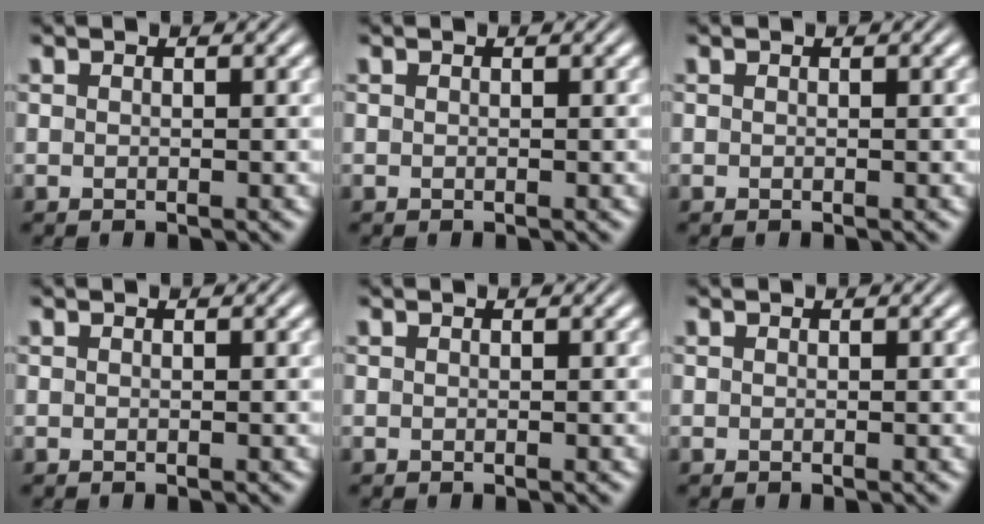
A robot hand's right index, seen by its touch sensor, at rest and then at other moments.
{"total": 0.0}
{"total": 0.0}
{"total": 0.0}
{"total": 0.0}
{"total": 0.0}